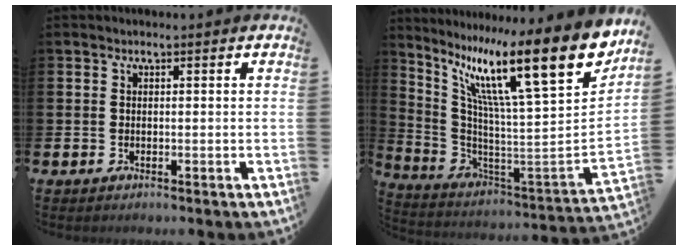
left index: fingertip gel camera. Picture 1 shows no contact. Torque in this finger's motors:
{"motor_torque": [1.07, -1.07, 0.36, 0.17]}